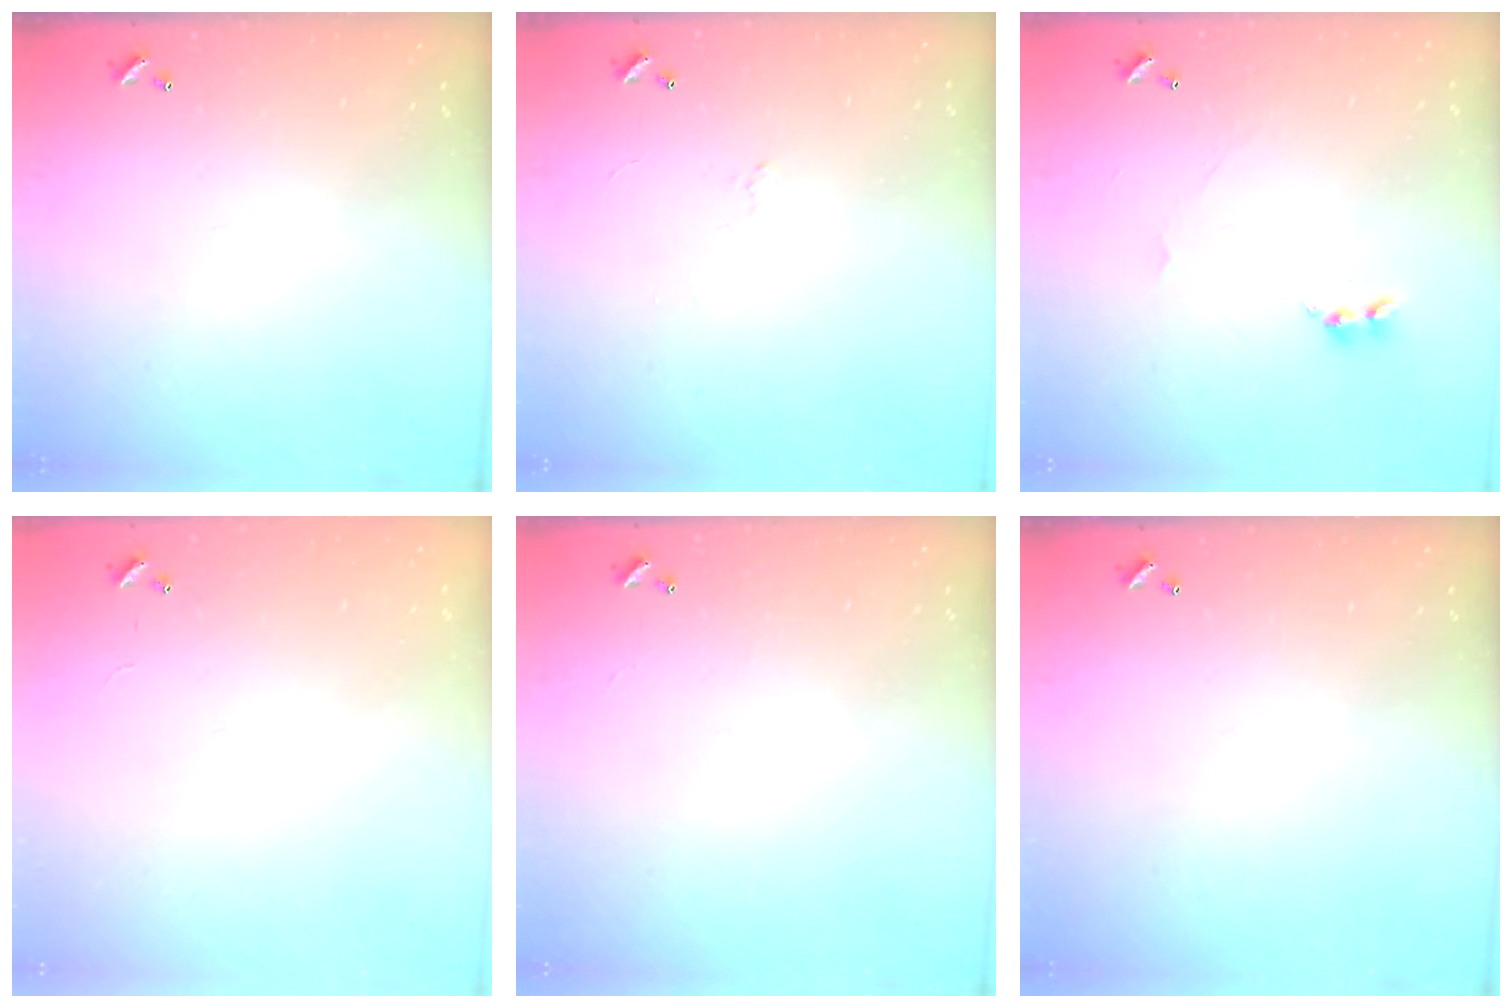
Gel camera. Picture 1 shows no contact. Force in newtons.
{"total": 0.5, "press": 0.1, "slide": 0.5}
{"total": 2.1, "press": 2.0, "slide": 0.5}
{"total": 9.3, "press": 9.3, "slide": 0.3}
{"total": 1.0, "press": 0.9, "slide": 0.5}
{"total": 0.0}